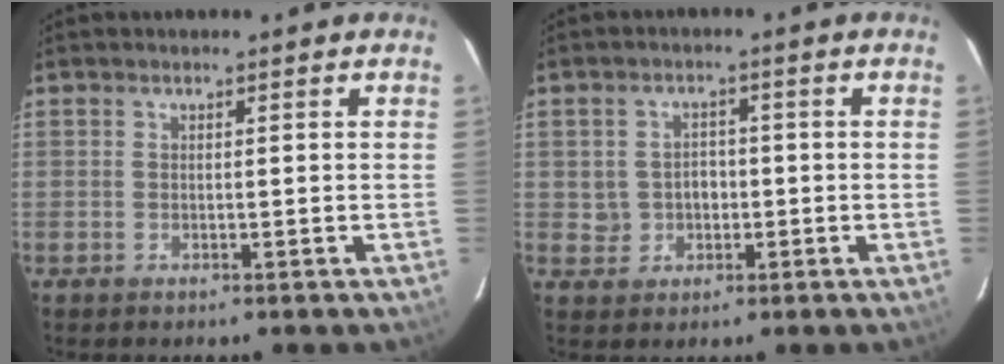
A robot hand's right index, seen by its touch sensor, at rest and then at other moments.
{"total": 4.0, "force": [-0.3, 3.8, 1.4], "torque": [-0.029, 0.015, 0.004]}